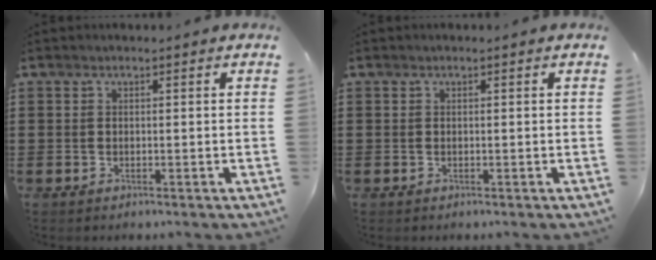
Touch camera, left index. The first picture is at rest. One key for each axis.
{"total": 0.0}